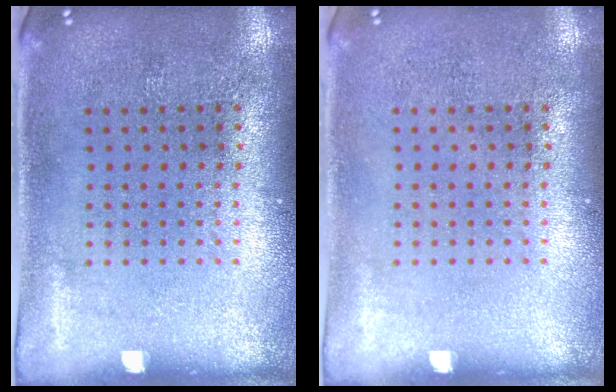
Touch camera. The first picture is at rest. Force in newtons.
{"total": 0.0}